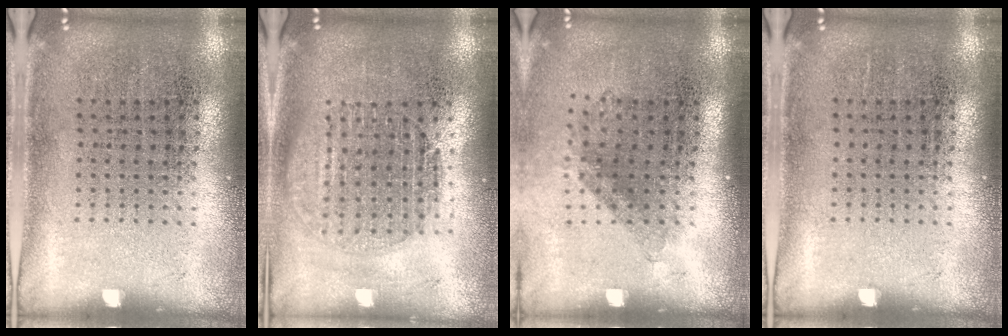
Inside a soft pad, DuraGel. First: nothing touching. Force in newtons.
{"total": 1.6, "press": 1.4, "slide": 0.8}
{"total": 1.3, "press": 1.0, "slide": 0.9}
{"total": 0.0}